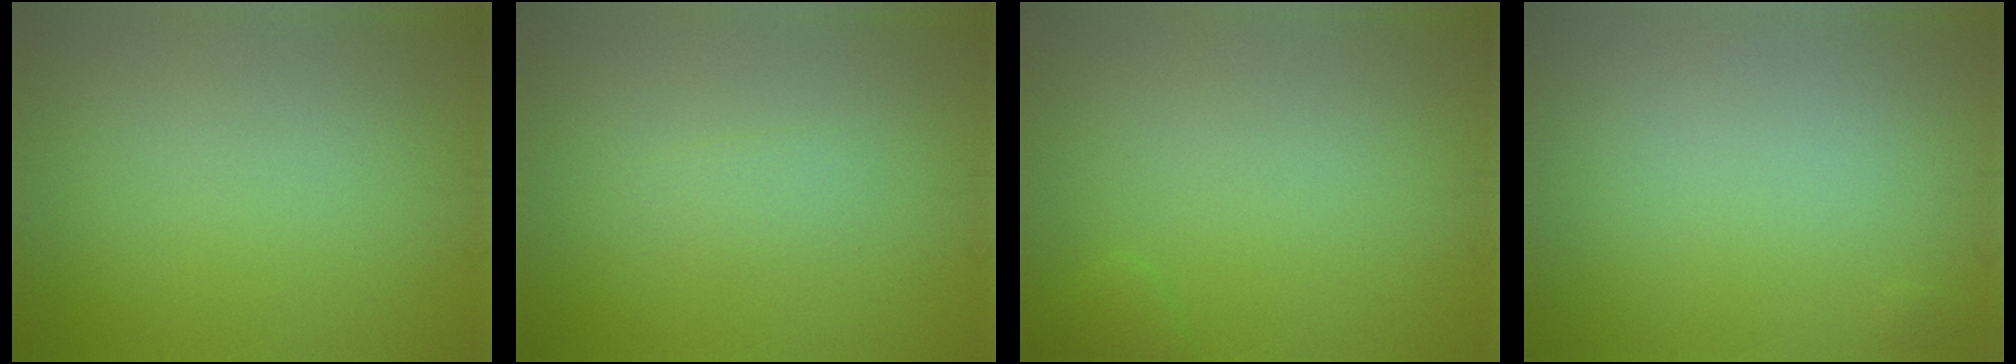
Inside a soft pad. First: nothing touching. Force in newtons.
{"total": 1.0, "press": 1.0, "slide": 0.1}
{"total": 0.8, "press": 0.8, "slide": 0.1}
{"total": 0.0}